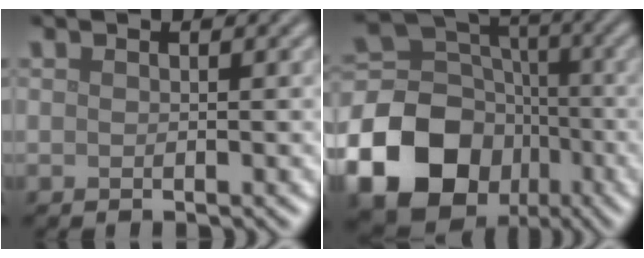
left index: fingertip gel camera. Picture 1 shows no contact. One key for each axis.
{"total": 20.5, "fx": -8.3, "fy": 17.0, "fz": 7.9, "tx": -0.182, "ty": -0.043, "tz": -0.155}